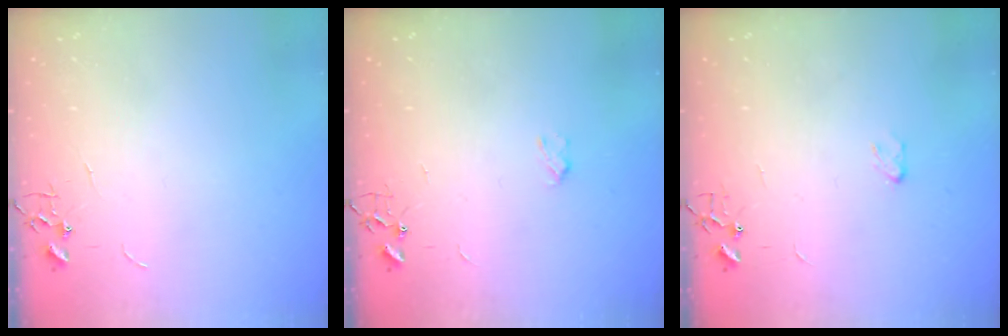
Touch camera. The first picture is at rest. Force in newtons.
{"total": 2.6, "press": 2.6, "slide": 0.5}
{"total": 2.9, "press": 2.9, "slide": 0.4}